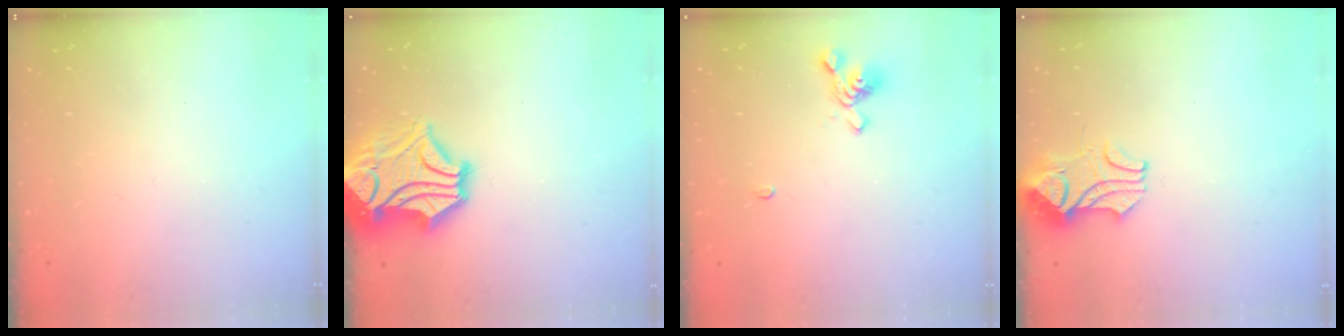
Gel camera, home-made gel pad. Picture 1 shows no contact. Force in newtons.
{"total": 8.0, "press": 7.8, "slide": 2.1}
{"total": 2.6, "press": 2.5, "slide": 0.9}
{"total": 2.1, "press": 1.9, "slide": 0.9}